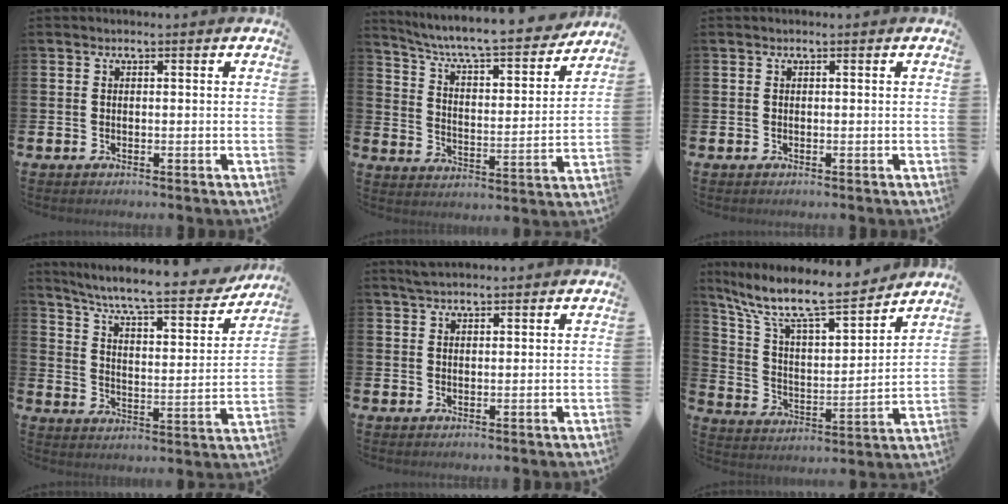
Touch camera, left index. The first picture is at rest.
{"total": 7.7, "force": [7.1, 0.8, 2.9], "torque": [-0.076, -0.059, 0.114]}
{"total": 0.0}
{"total": 8.5, "force": [7.6, 1.1, 3.7], "torque": [-0.093, -0.056, 0.121]}
{"total": 2.4, "force": [2.3, 0.5, 0.6], "torque": [-0.005, -0.002, 0.040]}
{"total": 11.1, "force": [9.7, 2.1, 4.9], "torque": [-0.133, -0.064, 0.164]}